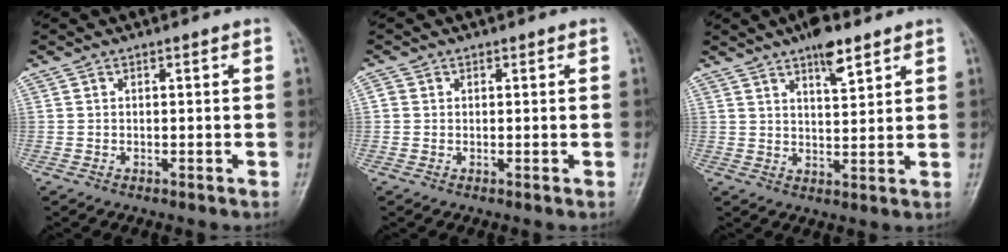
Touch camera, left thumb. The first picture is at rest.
{"total": 1.2, "force": [0.2, 1.1, 0.4], "torque": [0.002, 0.001, 0.000]}
{"total": 6.5, "force": [4.3, 2.2, 4.3], "torque": [-0.053, -0.023, 0.066]}